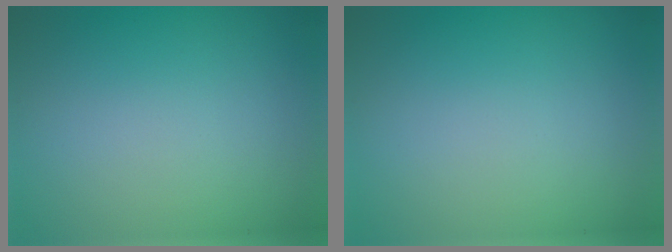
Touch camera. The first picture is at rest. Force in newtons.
{"total": 0.0}